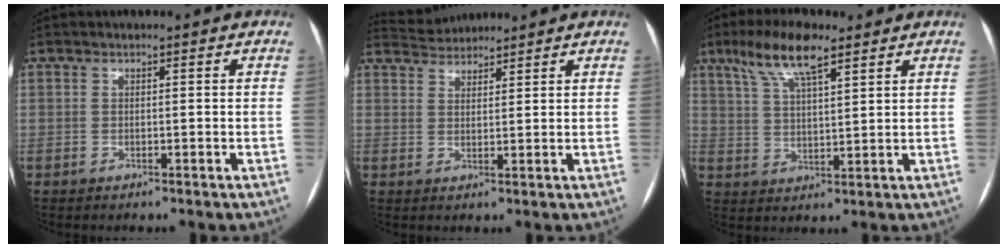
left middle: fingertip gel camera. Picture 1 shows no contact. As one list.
[{"total": 4.2, "force": [4.2, 0.5, -0.1], "torque": [-0.005, 0.025, 0.075]}, {"total": 9.3, "force": [6.2, 1.9, 6.7], "torque": [-0.135, 0.018, 0.115]}]